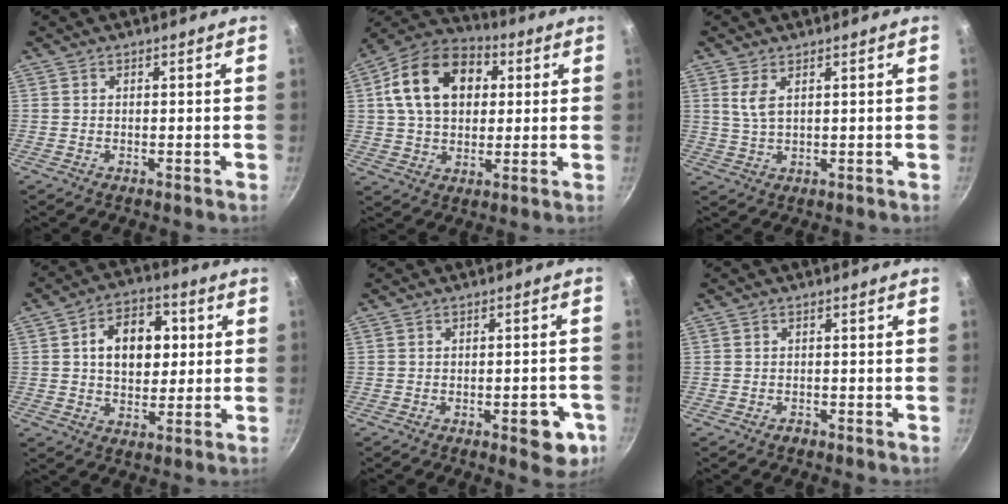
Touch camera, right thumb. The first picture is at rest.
{"total": 17.4, "force": [4.2, 12.3, 11.6], "torque": [-0.175, 0.020, 0.057]}
{"total": 3.7, "force": [1.5, 1.6, 3.0], "torque": [-0.057, -0.011, 0.033]}
{"total": 12.3, "force": [2.1, 8.6, 8.5], "torque": [-0.089, 0.009, 0.026]}
{"total": 7.1, "force": [-2.9, 3.1, 5.7], "torque": [-0.047, 0.018, -0.031]}
{"total": 1.0, "force": [-0.7, 0.5, 0.3], "torque": [-0.005, 0.010, -0.011]}